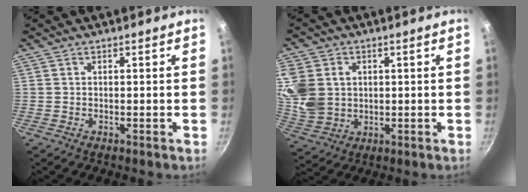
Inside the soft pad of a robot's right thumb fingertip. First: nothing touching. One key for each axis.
{"total": 13.2, "fx": 1.9, "fy": 10.8, "fz": 7.3, "tx": -0.149, "ty": -0.011, "tz": 0.046}